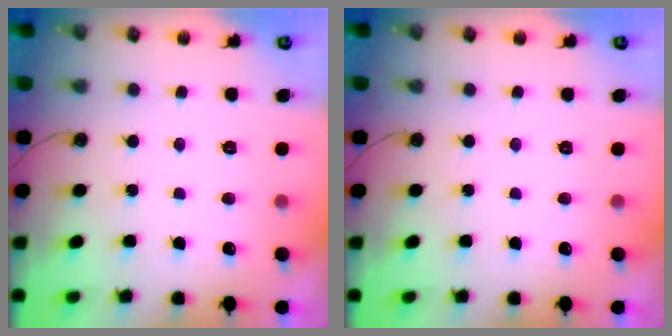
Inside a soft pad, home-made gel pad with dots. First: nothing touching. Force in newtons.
{"total": 0.0}